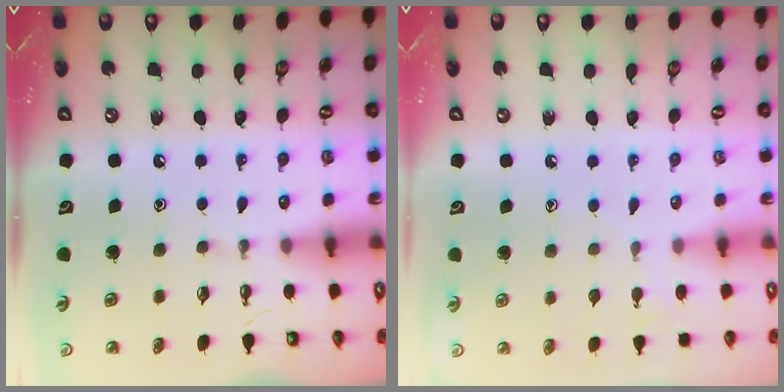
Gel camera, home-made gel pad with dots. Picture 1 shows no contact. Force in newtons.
{"total": 4.9, "press": 4.8, "slide": 0.4}